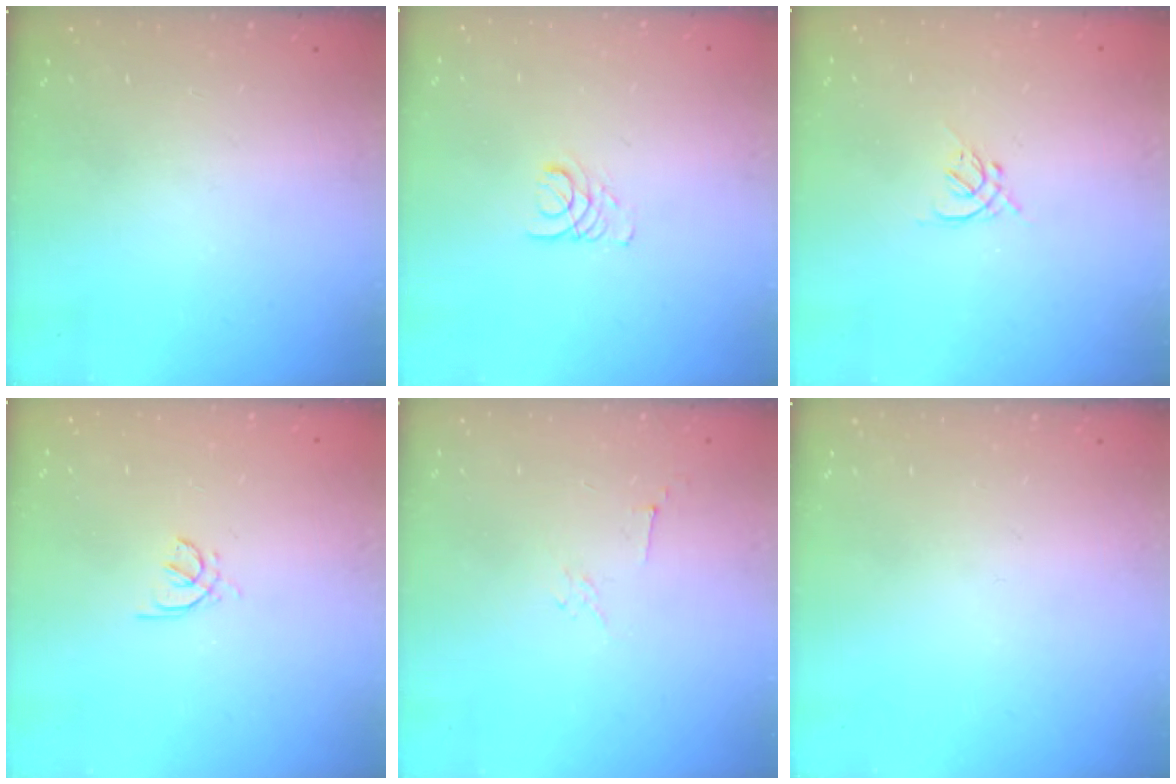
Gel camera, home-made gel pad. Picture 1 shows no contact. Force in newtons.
{"total": 1.9, "press": 1.9, "slide": 0.2}
{"total": 1.3, "press": 1.2, "slide": 0.5}
{"total": 2.0, "press": 1.9, "slide": 0.5}
{"total": 2.9, "press": 2.8, "slide": 0.8}
{"total": 0.0}